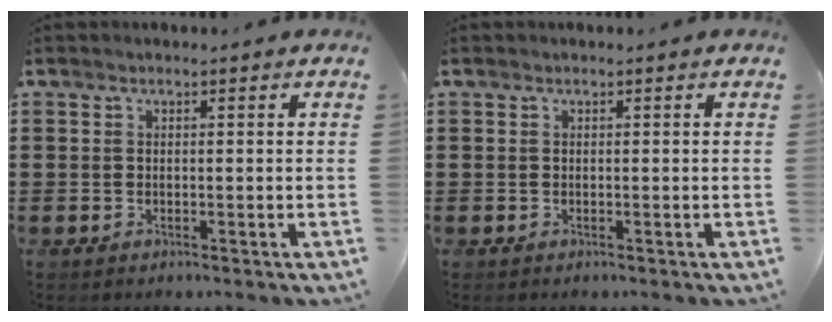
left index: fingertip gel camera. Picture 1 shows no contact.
{"total": 0.0}